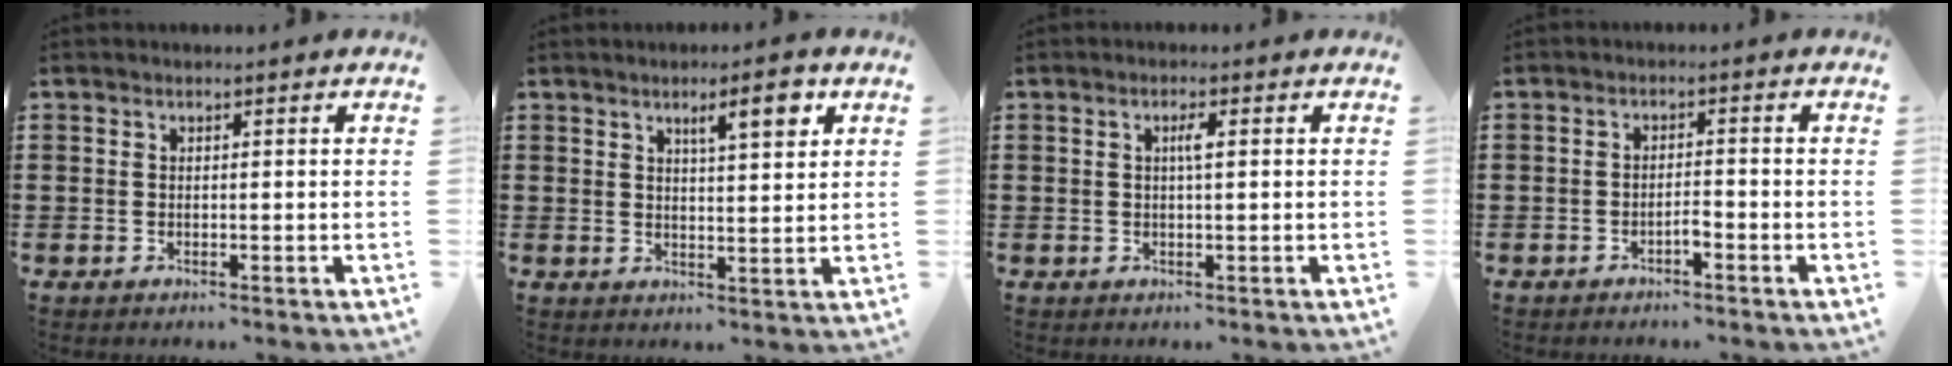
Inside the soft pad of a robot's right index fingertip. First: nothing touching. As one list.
[{"total": 5.3, "force": [2.9, 1.0, 4.3], "torque": [-0.067, -0.001, 0.042]}, {"total": 1.7, "force": [0.3, 0.2, 1.6], "torque": [-0.033, 0.001, 0.003]}, {"total": 1.8, "force": [-1.3, 0.3, 1.3], "torque": [-0.027, -0.001, -0.023]}]